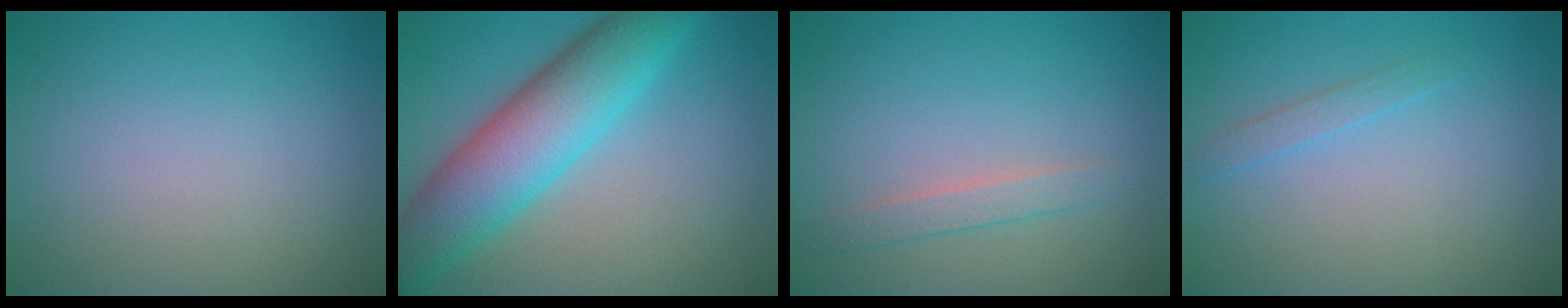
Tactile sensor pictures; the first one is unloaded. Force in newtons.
{"total": 8.9, "press": 8.9, "slide": 0.2}
{"total": 1.6, "press": 1.6, "slide": 0.1}
{"total": 1.1, "press": 1.1, "slide": 0.1}